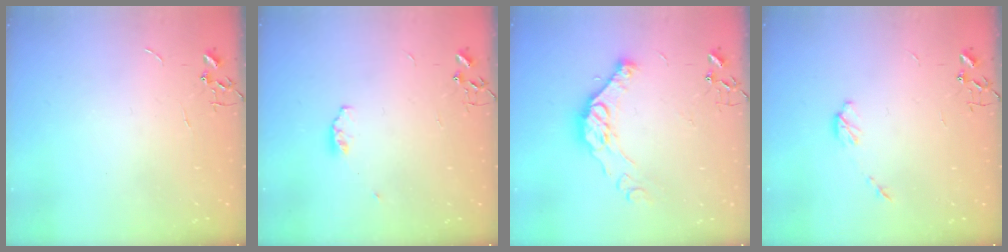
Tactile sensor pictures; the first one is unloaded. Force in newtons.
{"total": 3.6, "press": 3.5, "slide": 0.8}
{"total": 14.1, "press": 14.0, "slide": 1.3}
{"total": 4.2, "press": 4.1, "slide": 0.6}